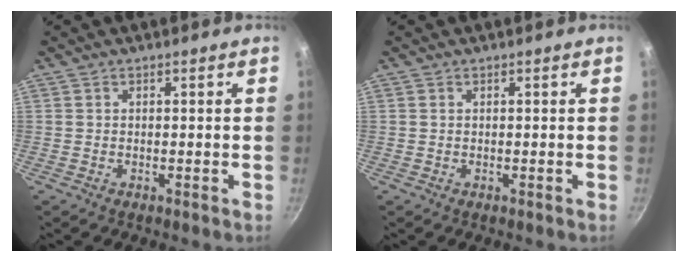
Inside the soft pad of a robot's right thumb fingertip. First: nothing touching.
{"total": 0.0}